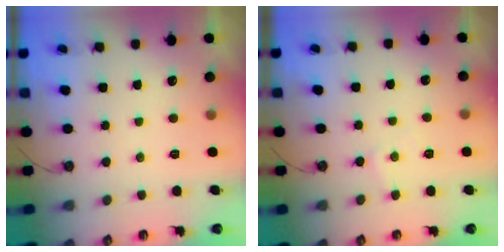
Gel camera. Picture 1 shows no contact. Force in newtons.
{"total": 3.9, "press": 3.8, "slide": 0.7}